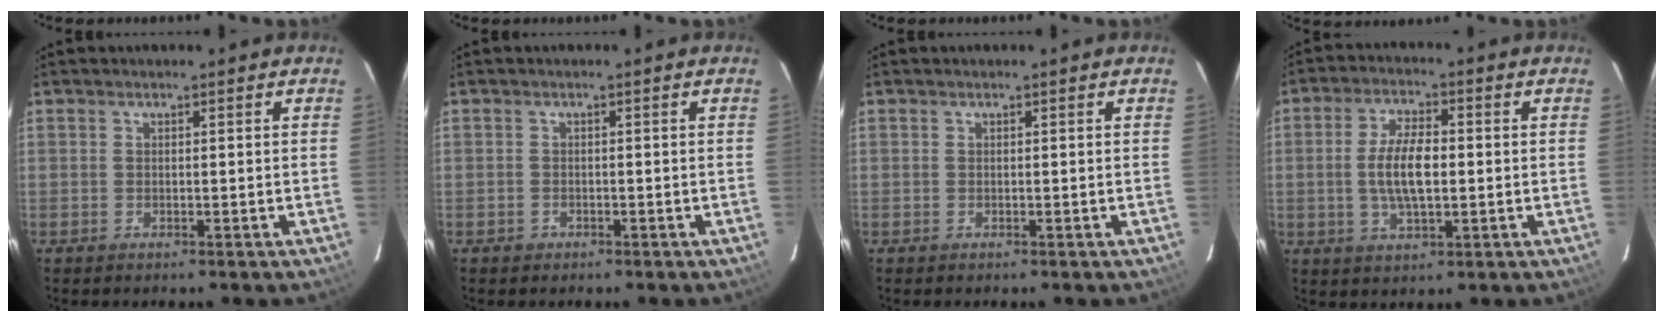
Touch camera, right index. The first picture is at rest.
{"total": 1.4, "force": [-0.8, 1.2, 0.0], "torque": [0.000, 0.001, -0.008]}
{"total": 0.0}
{"total": 8.5, "force": [-0.4, 3.4, 7.8], "torque": [-0.153, 0.004, -0.006]}